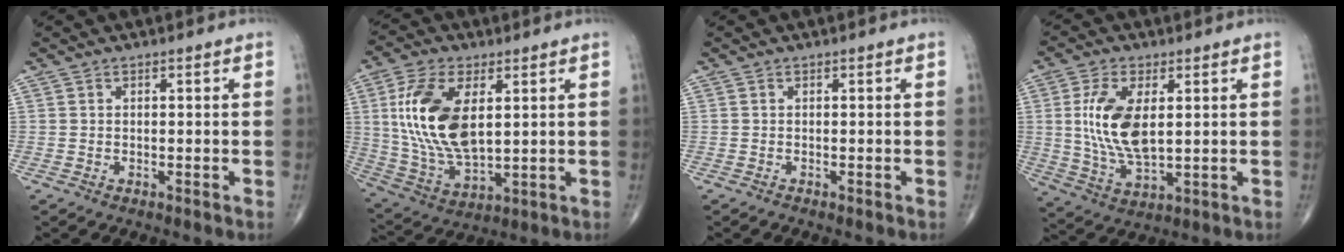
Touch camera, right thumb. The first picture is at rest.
{"total": 17.2, "force": [3.6, 8.9, 14.3], "torque": [-0.283, -0.015, 0.077]}
{"total": 0.0}
{"total": 12.3, "force": [1.9, 6.0, 10.6], "torque": [-0.213, -0.014, 0.045]}